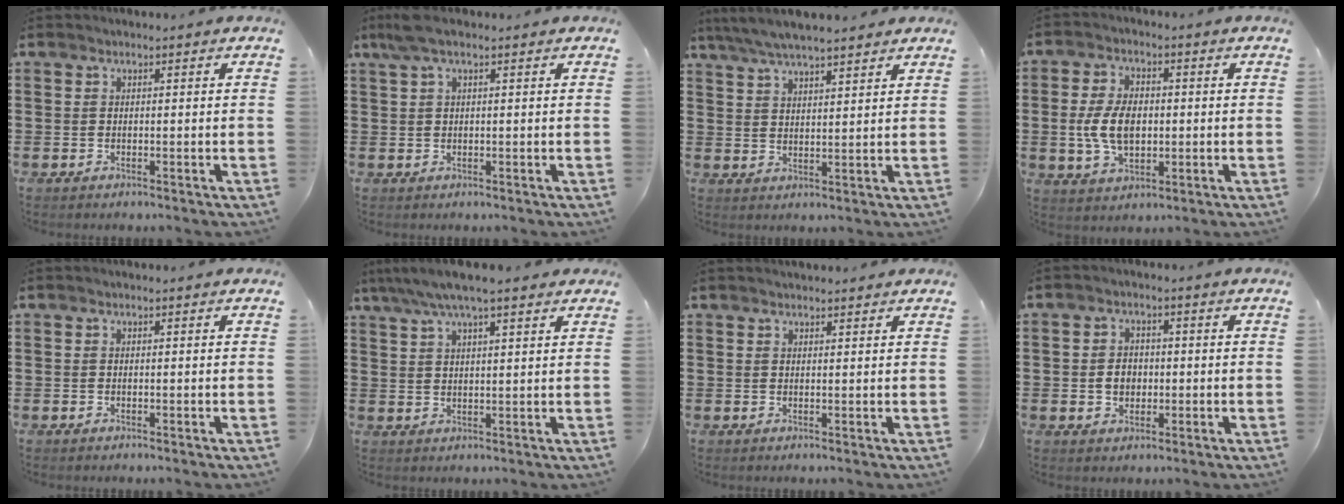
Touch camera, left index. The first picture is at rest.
{"total": 2.8, "force": [1.3, 0.5, 2.4], "torque": [-0.056, 0.000, 0.021]}
{"total": 5.1, "force": [4.5, 0.6, 2.2], "torque": [-0.055, -0.013, 0.082]}
{"total": 7.6, "force": [-0.2, 4.5, 6.1], "torque": [-0.136, 0.008, -0.007]}
{"total": 0.0}
{"total": 5.9, "force": [4.5, 0.6, 3.7], "torque": [-0.082, -0.006, 0.080]}
{"total": 1.2, "force": [1.2, 0.2, 0.2], "torque": [-0.005, 0.000, 0.023]}
{"total": 3.4, "force": [-0.4, 2.6, 2.1], "torque": [-0.038, 0.003, -0.012]}